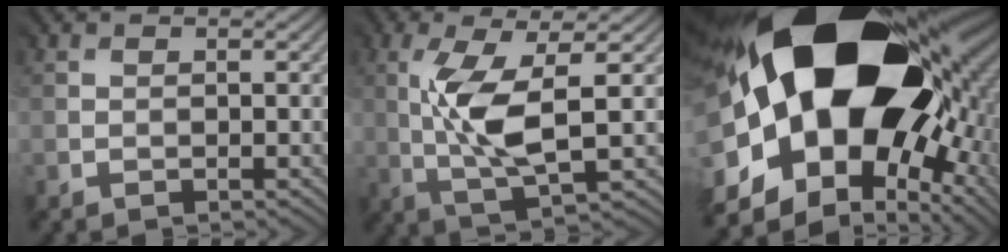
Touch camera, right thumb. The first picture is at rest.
{"total": 7.7, "force": [0.6, 1.9, 7.4], "torque": [-0.169, -0.001, 0.019]}
{"total": 23.0, "force": [1.5, 15.6, 16.8], "torque": [-0.347, -0.072, 0.062]}